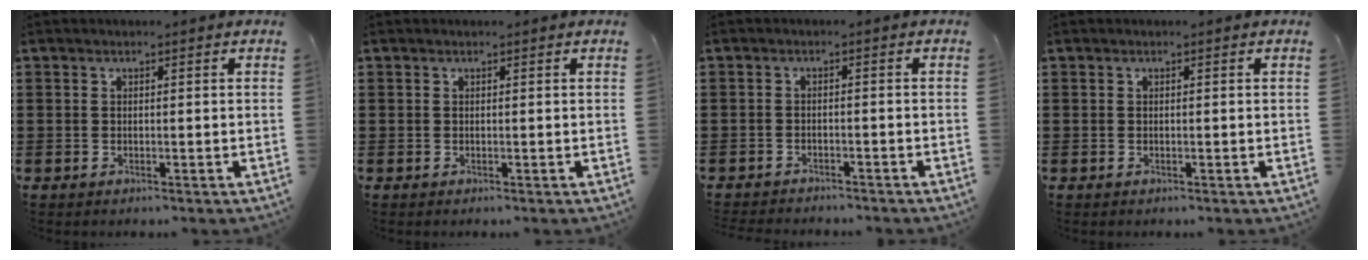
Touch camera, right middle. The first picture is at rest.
{"total": 0.0}
{"total": 1.8, "force": [-1.8, 0.2, 0.0], "torque": [-0.007, 0.000, -0.040]}
{"total": 0.0}